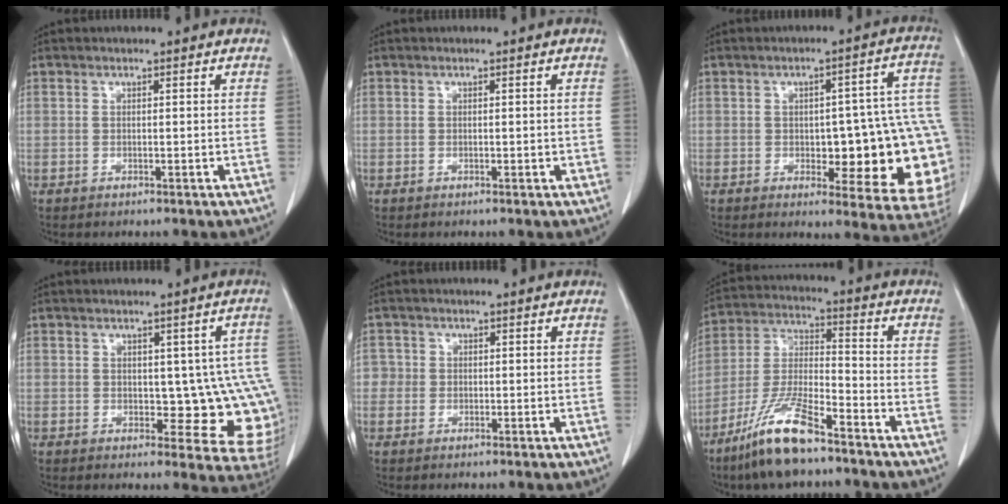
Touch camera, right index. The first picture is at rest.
{"total": 0.6, "force": [-0.1, 0.3, 0.5], "torque": [-0.008, 0.001, 0.001]}
{"total": 19.3, "force": [-2.7, 6.0, 18.1], "torque": [-0.145, 0.034, -0.010]}
{"total": 9.8, "force": [-0.5, 4.4, 8.8], "torque": [-0.087, 0.008, 0.004]}
{"total": 1.7, "force": [-0.3, 1.7, 0.0], "torque": [0.014, 0.007, -0.008]}
{"total": 12.8, "force": [-9.0, 2.2, 8.8], "torque": [-0.190, -0.021, -0.172]}